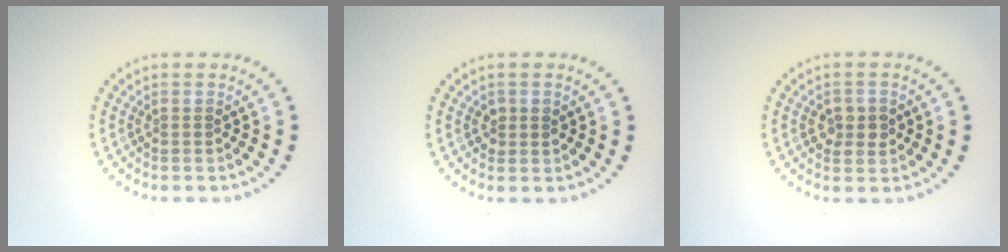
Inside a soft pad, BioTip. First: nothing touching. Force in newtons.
{"total": 1.2, "press": 1.2, "slide": 0.1}
{"total": 2.2, "press": 2.2, "slide": 0.4}